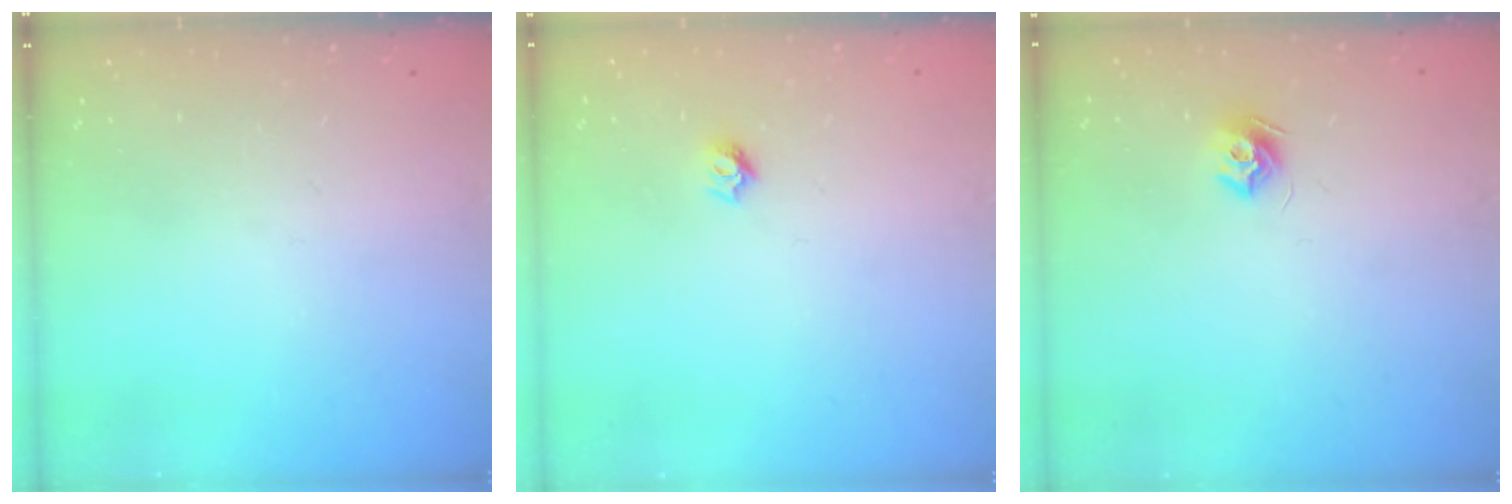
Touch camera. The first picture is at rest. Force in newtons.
{"total": 5.5, "press": 5.5, "slide": 0.5}
{"total": 7.6, "press": 7.6, "slide": 0.2}